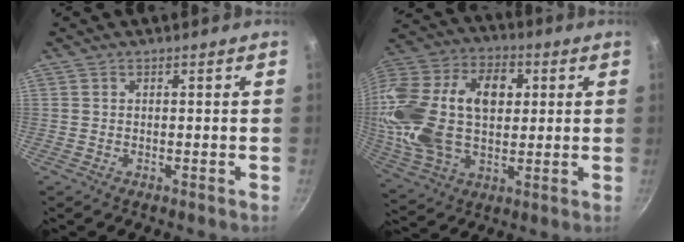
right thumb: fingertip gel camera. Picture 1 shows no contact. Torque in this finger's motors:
{"motor_torque": [2.29, 2.72, 1.77, -1.01, 0.34]}